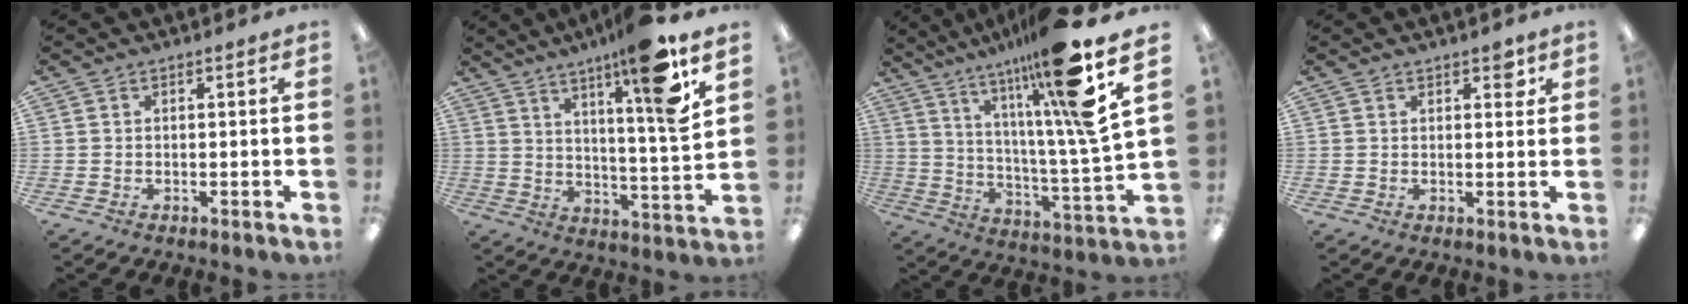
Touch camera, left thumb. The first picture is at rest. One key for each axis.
{"total": 15.5, "fx": 10.1, "fy": 1.0, "fz": 11.7, "tx": -0.183, "ty": -0.056, "tz": 0.147}
{"total": 21.3, "fx": 14.1, "fy": 2.1, "fz": 15.9, "tx": -0.259, "ty": -0.083, "tz": 0.207}
{"total": 3.1, "fx": 2.0, "fy": 1.6, "fz": 1.9, "tx": -0.015, "ty": -0.004, "tz": 0.028}